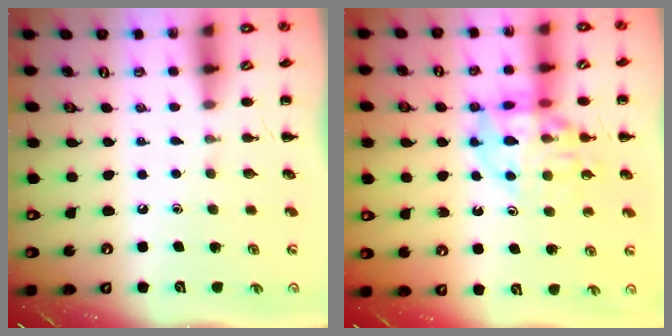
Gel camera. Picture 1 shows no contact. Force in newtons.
{"total": 13.7, "press": 13.4, "slide": 2.9}